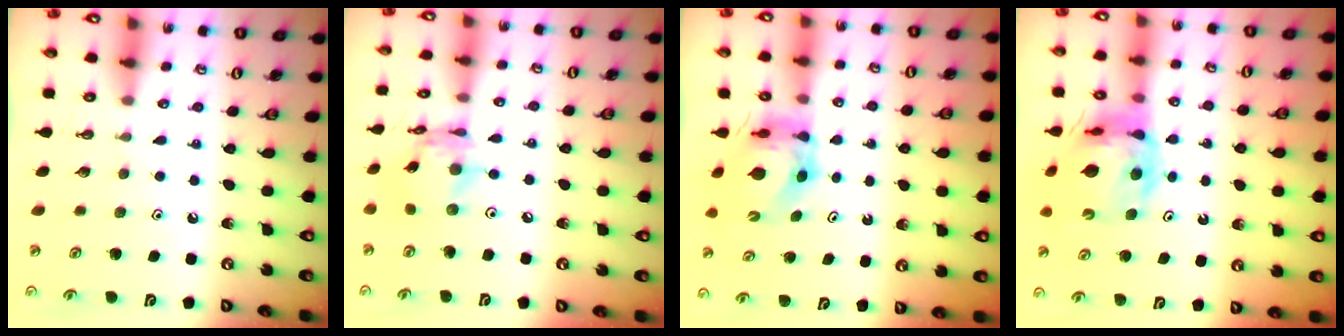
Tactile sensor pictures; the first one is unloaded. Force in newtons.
{"total": 12.3, "press": 12.3, "slide": 0.9}
{"total": 5.8, "press": 5.8, "slide": 0.6}
{"total": 15.4, "press": 15.3, "slide": 1.9}